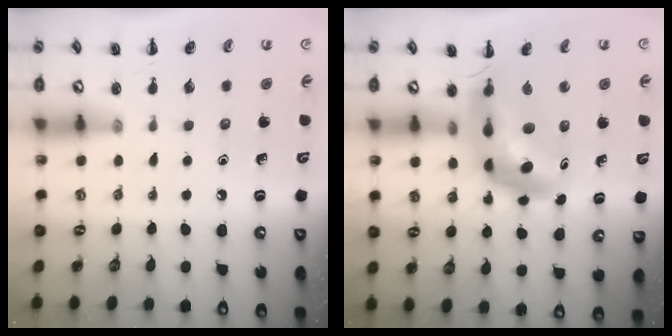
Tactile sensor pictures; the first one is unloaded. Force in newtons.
{"total": 11.0, "press": 10.4, "slide": 3.5}